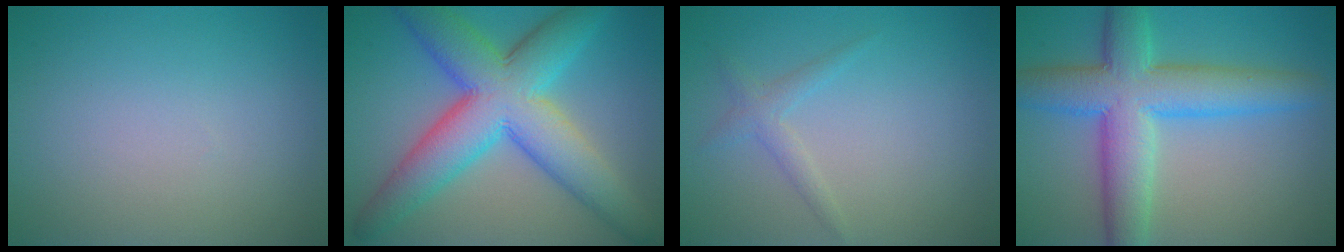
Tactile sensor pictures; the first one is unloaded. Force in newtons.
{"total": 10.6, "press": 10.6, "slide": 0.2}
{"total": 1.5, "press": 1.5, "slide": 0.1}
{"total": 8.0, "press": 8.0, "slide": 0.3}